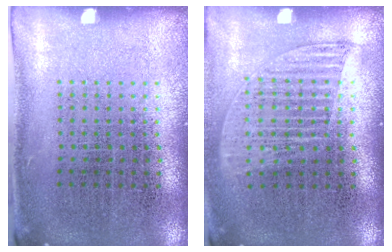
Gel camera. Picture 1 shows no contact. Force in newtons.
{"total": 1.2, "press": 1.1, "slide": 0.5}